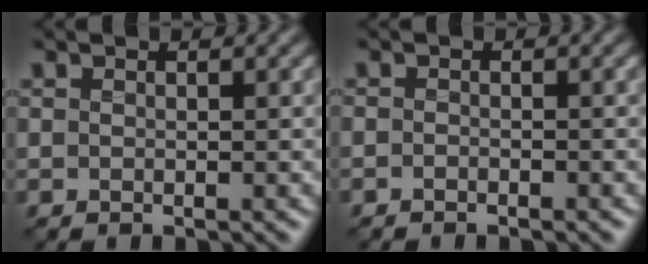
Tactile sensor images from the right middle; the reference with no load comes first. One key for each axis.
{"total": 0.6, "fx": -0.6, "fy": 0.2, "fz": 0.2, "tx": 0.000, "ty": -0.002, "tz": -0.012}